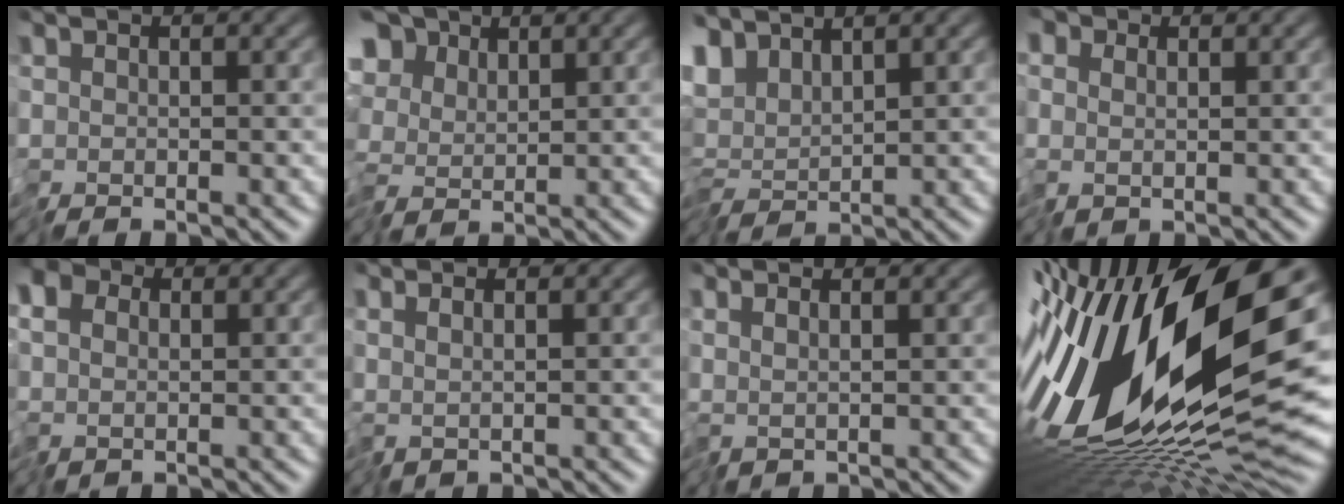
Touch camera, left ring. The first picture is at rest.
{"total": 5.9, "force": [2.3, 4.1, 3.5], "torque": [-0.085, 0.030, 0.028]}
{"total": 3.3, "force": [1.9, 1.3, 2.4], "torque": [-0.049, 0.009, 0.030]}
{"total": 2.5, "force": [0.9, 2.1, 1.1], "torque": [-0.038, 0.013, 0.016]}
{"total": 3.5, "force": [0.7, 2.8, 2.0], "torque": [-0.052, 0.010, 0.009]}
{"total": 1.2, "force": [1.1, -0.5, 0.4], "torque": [-0.009, 0.007, 0.023]}
{"total": 1.6, "force": [1.4, -0.5, 0.5], "torque": [-0.013, 0.009, 0.031]}
{"total": 20.0, "force": [1.3, 6.3, 18.9], "torque": [-0.355, -0.022, 0.011]}